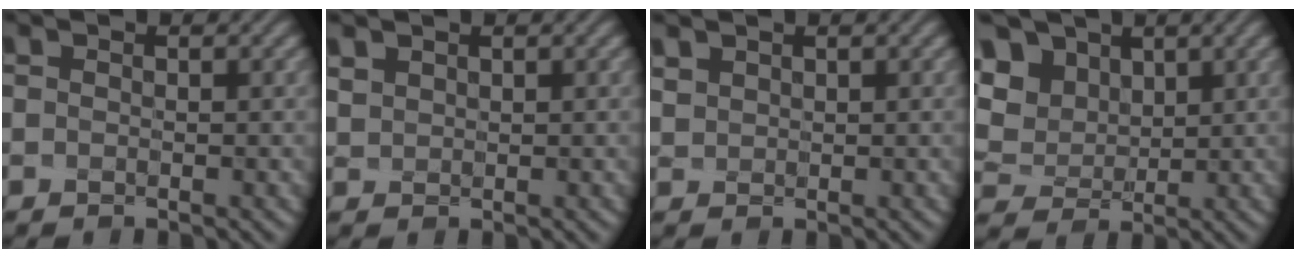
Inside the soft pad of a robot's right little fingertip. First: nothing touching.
{"total": 2.5, "force": [1.4, 1.8, 1.0], "torque": [-0.045, 0.013, 0.028]}
{"total": 2.8, "force": [1.5, 2.1, 1.1], "torque": [-0.051, 0.015, 0.027]}
{"total": 8.2, "force": [4.0, 6.3, 3.4], "torque": [-0.099, 0.017, 0.070]}